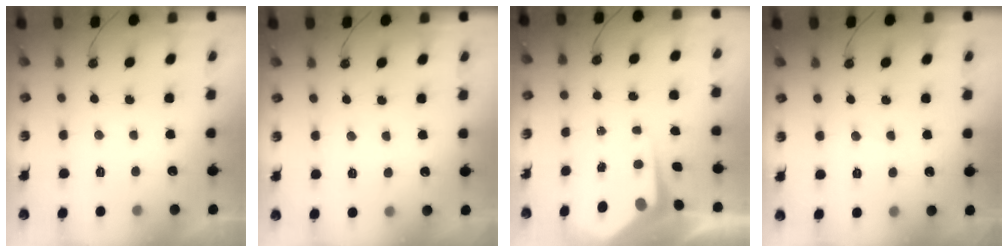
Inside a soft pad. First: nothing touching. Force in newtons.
{"total": 3.1, "press": 3.1, "slide": 0.5}
{"total": 5.2, "press": 5.2, "slide": 0.4}
{"total": 4.7, "press": 4.6, "slide": 0.7}